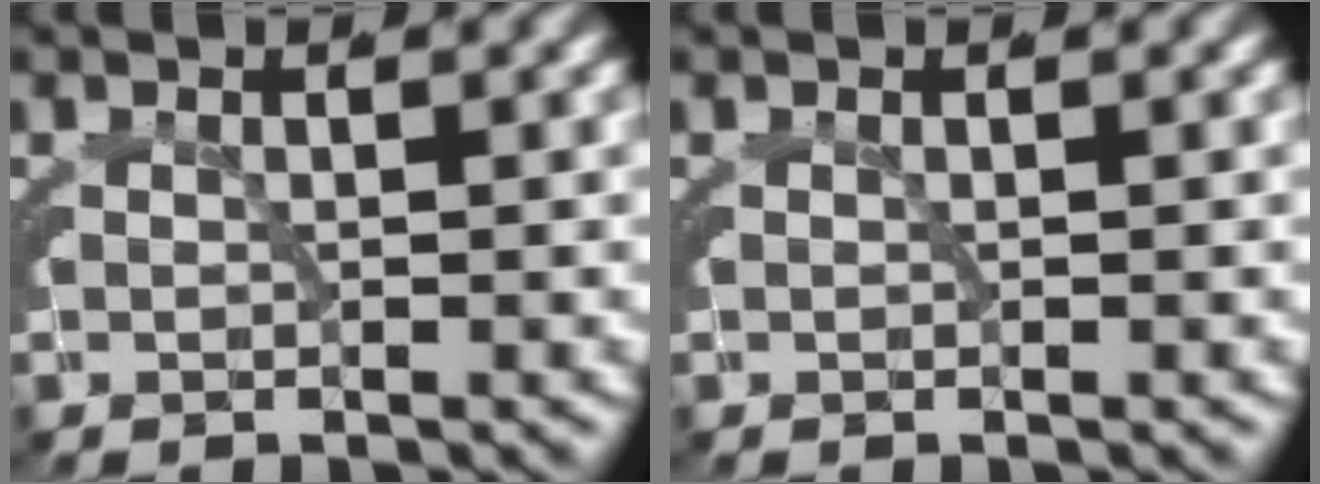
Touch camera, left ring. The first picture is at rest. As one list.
[{"total": 0.0}]